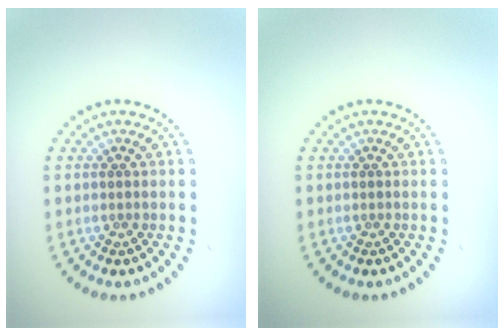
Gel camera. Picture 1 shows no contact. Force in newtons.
{"total": 0.0}